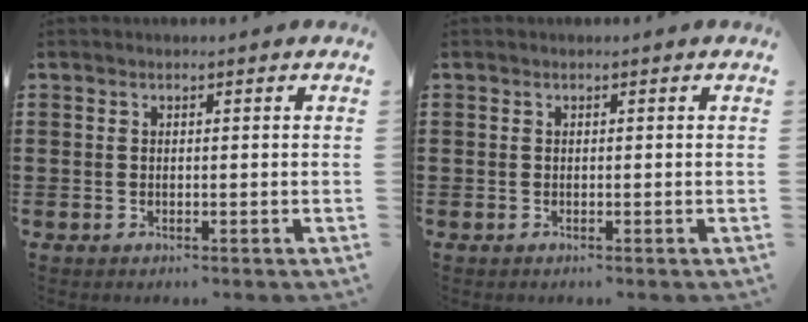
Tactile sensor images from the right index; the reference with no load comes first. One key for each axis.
{"total": 0.0}